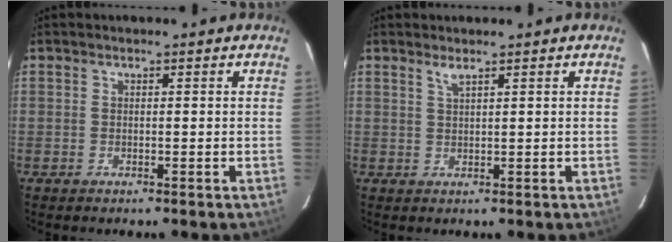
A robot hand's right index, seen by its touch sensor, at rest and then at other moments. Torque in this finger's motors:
{"motor_torque": [0.14, 0.04, 0.02, 0.03]}